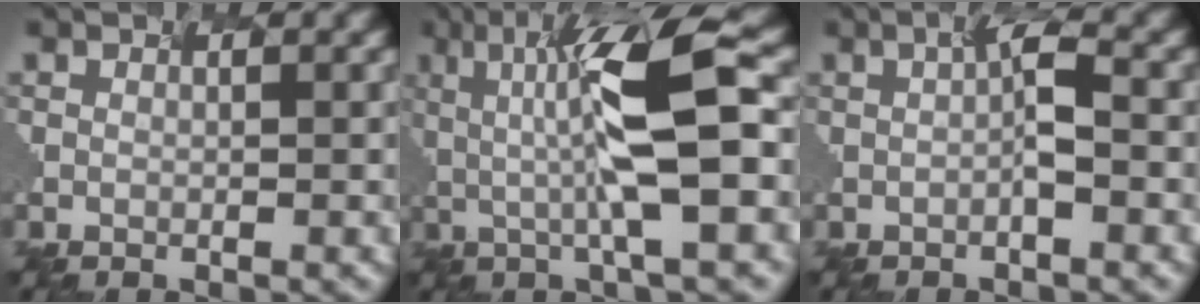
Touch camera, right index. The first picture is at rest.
{"total": 7.7, "force": [-0.3, 0.8, 7.6], "torque": [-0.163, 0.006, 0.021]}
{"total": 1.3, "force": [-0.7, -0.7, 1.0], "torque": [-0.043, 0.000, 0.015]}